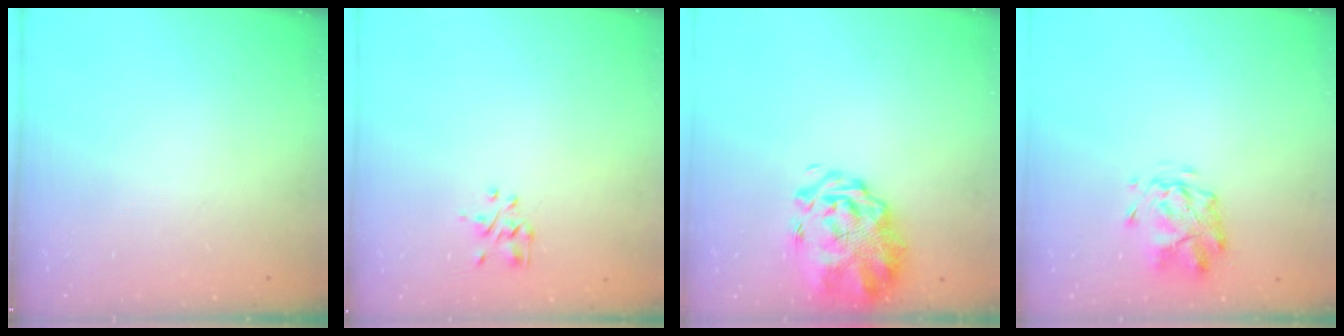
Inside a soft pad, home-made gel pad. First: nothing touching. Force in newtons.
{"total": 1.3, "press": 1.2, "slide": 0.5}
{"total": 4.4, "press": 4.1, "slide": 1.7}
{"total": 2.9, "press": 2.5, "slide": 1.5}